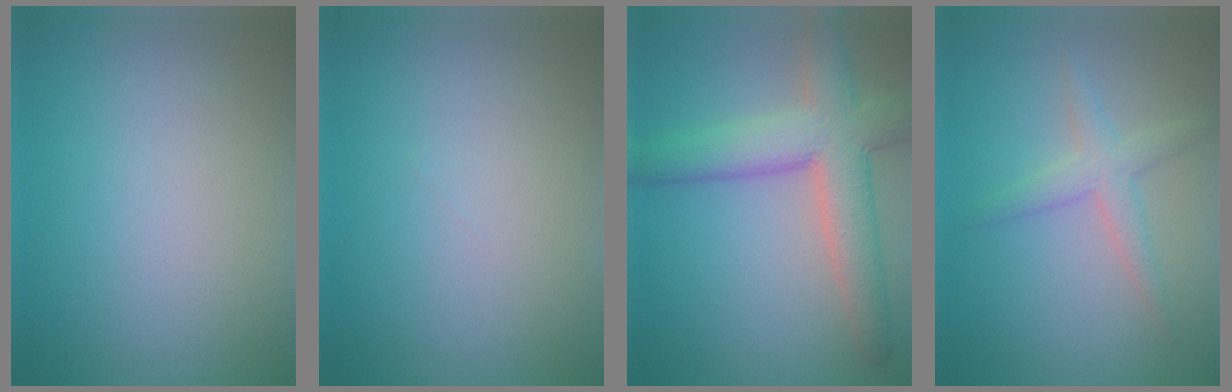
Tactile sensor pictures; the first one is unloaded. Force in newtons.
{"total": 0.0}
{"total": 7.5, "press": 7.5, "slide": 0.6}
{"total": 2.5, "press": 2.5, "slide": 0.1}